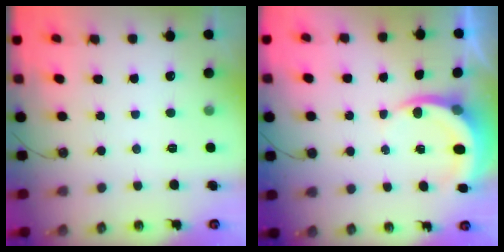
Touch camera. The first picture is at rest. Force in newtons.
{"total": 4.6, "press": 4.6, "slide": 0.3}